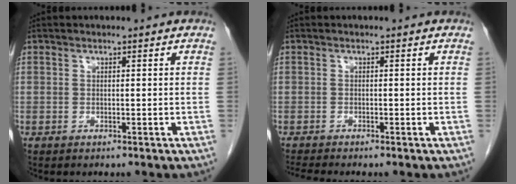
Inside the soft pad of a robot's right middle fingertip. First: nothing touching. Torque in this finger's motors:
{"motor_torque": [0.31, -0.21, 0.00, 0.00]}